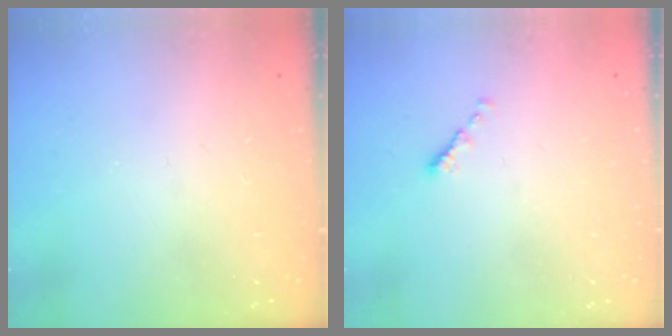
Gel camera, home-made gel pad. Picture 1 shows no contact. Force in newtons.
{"total": 0.6, "press": 0.5, "slide": 0.3}